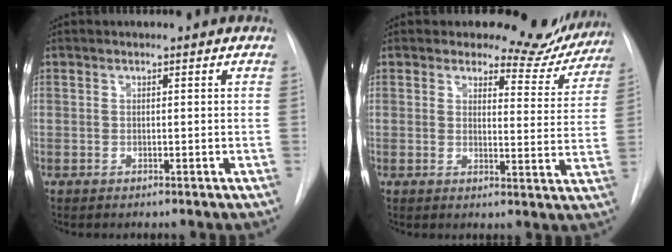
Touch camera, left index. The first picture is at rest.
{"total": 10.2, "force": [9.5, 3.7, 0.2], "torque": [0.027, -0.037, 0.085]}